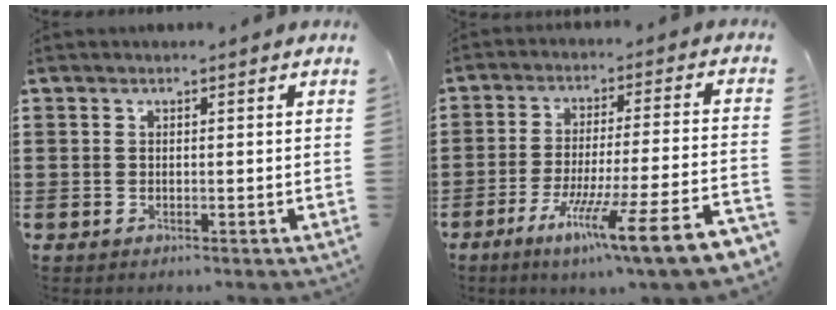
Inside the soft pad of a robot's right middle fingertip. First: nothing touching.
{"total": 11.8, "force": [-8.0, -0.2, 8.7], "torque": [-0.146, -0.004, -0.148]}